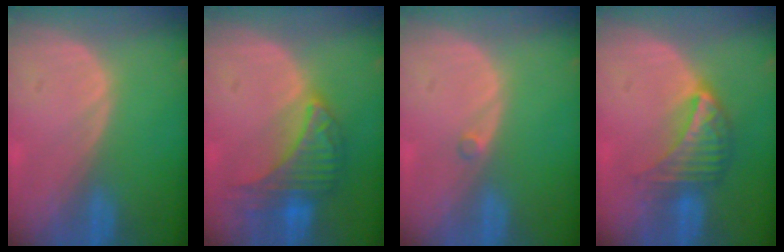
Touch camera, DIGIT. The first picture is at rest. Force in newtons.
{"total": 7.5, "press": 7.5, "slide": 0.1}
{"total": 0.6, "press": 0.6, "slide": 0.1}
{"total": 7.2, "press": 6.4, "slide": 3.3}